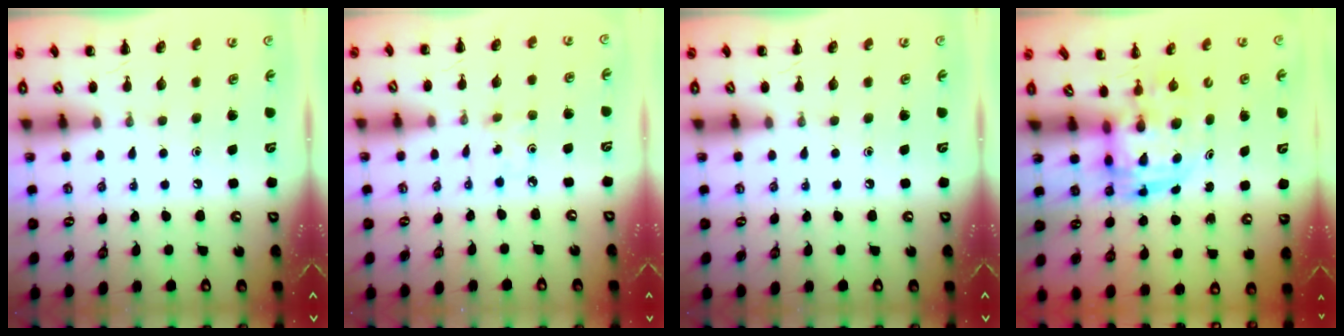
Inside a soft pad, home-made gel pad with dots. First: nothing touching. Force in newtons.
{"total": 1.2, "press": 1.1, "slide": 0.4}
{"total": 0.0}
{"total": 4.0, "press": 3.7, "slide": 1.3}